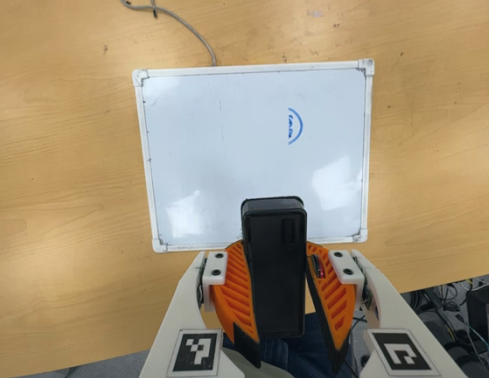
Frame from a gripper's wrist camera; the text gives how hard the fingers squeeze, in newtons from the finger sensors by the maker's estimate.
{"total": 9.9, "left": 9.9, "right": 9.8}